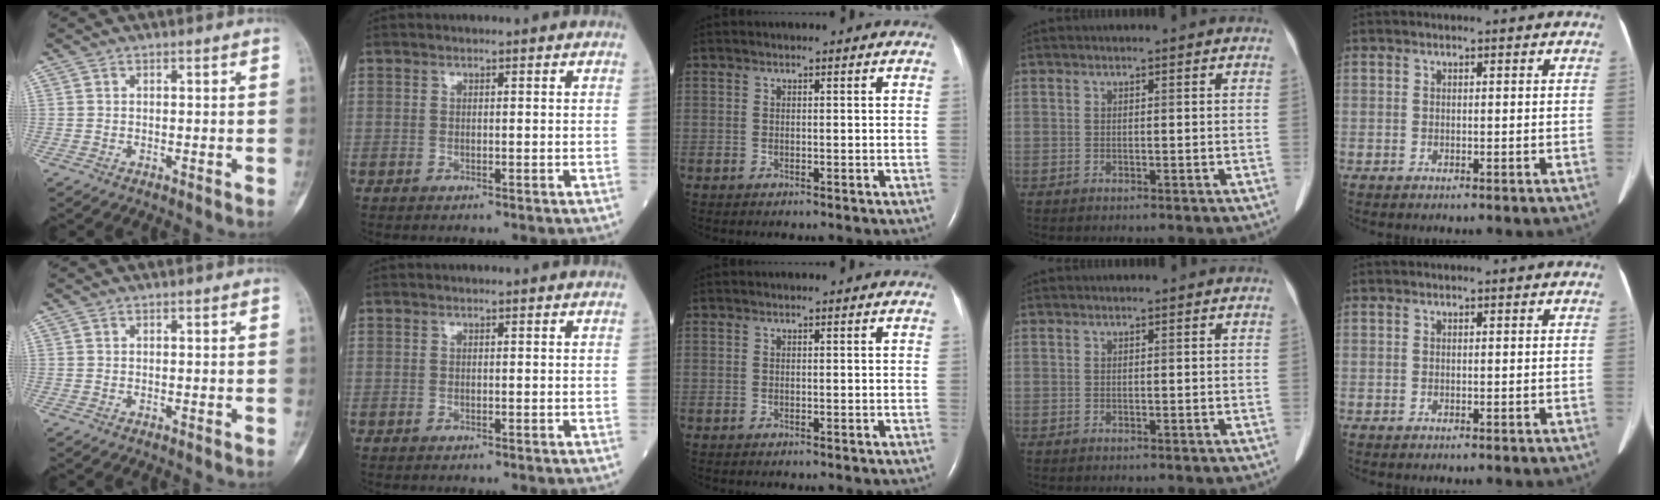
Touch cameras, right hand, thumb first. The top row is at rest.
{}